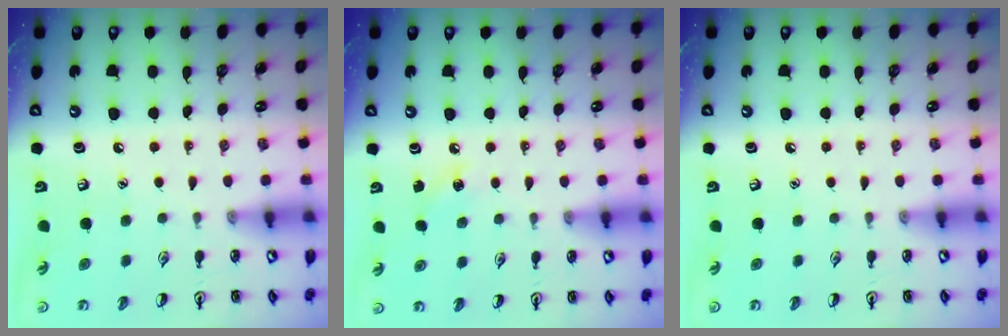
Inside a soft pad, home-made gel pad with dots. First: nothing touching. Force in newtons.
{"total": 4.0, "press": 3.8, "slide": 1.5}
{"total": 0.0}